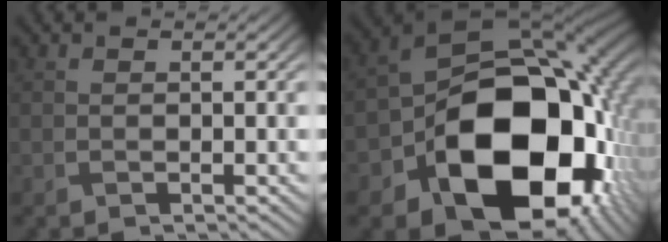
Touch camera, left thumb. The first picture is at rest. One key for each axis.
{"total": 19.7, "fx": -5.2, "fy": 13.7, "fz": 13.2, "tx": -0.220, "ty": -0.056, "tz": -0.066}